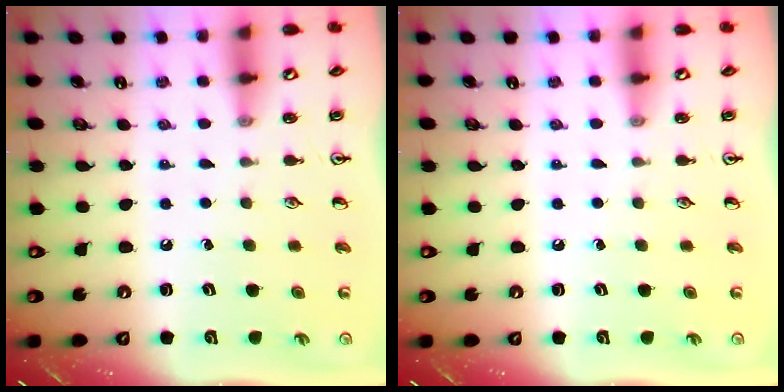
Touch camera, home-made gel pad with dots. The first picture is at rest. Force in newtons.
{"total": 0.0}